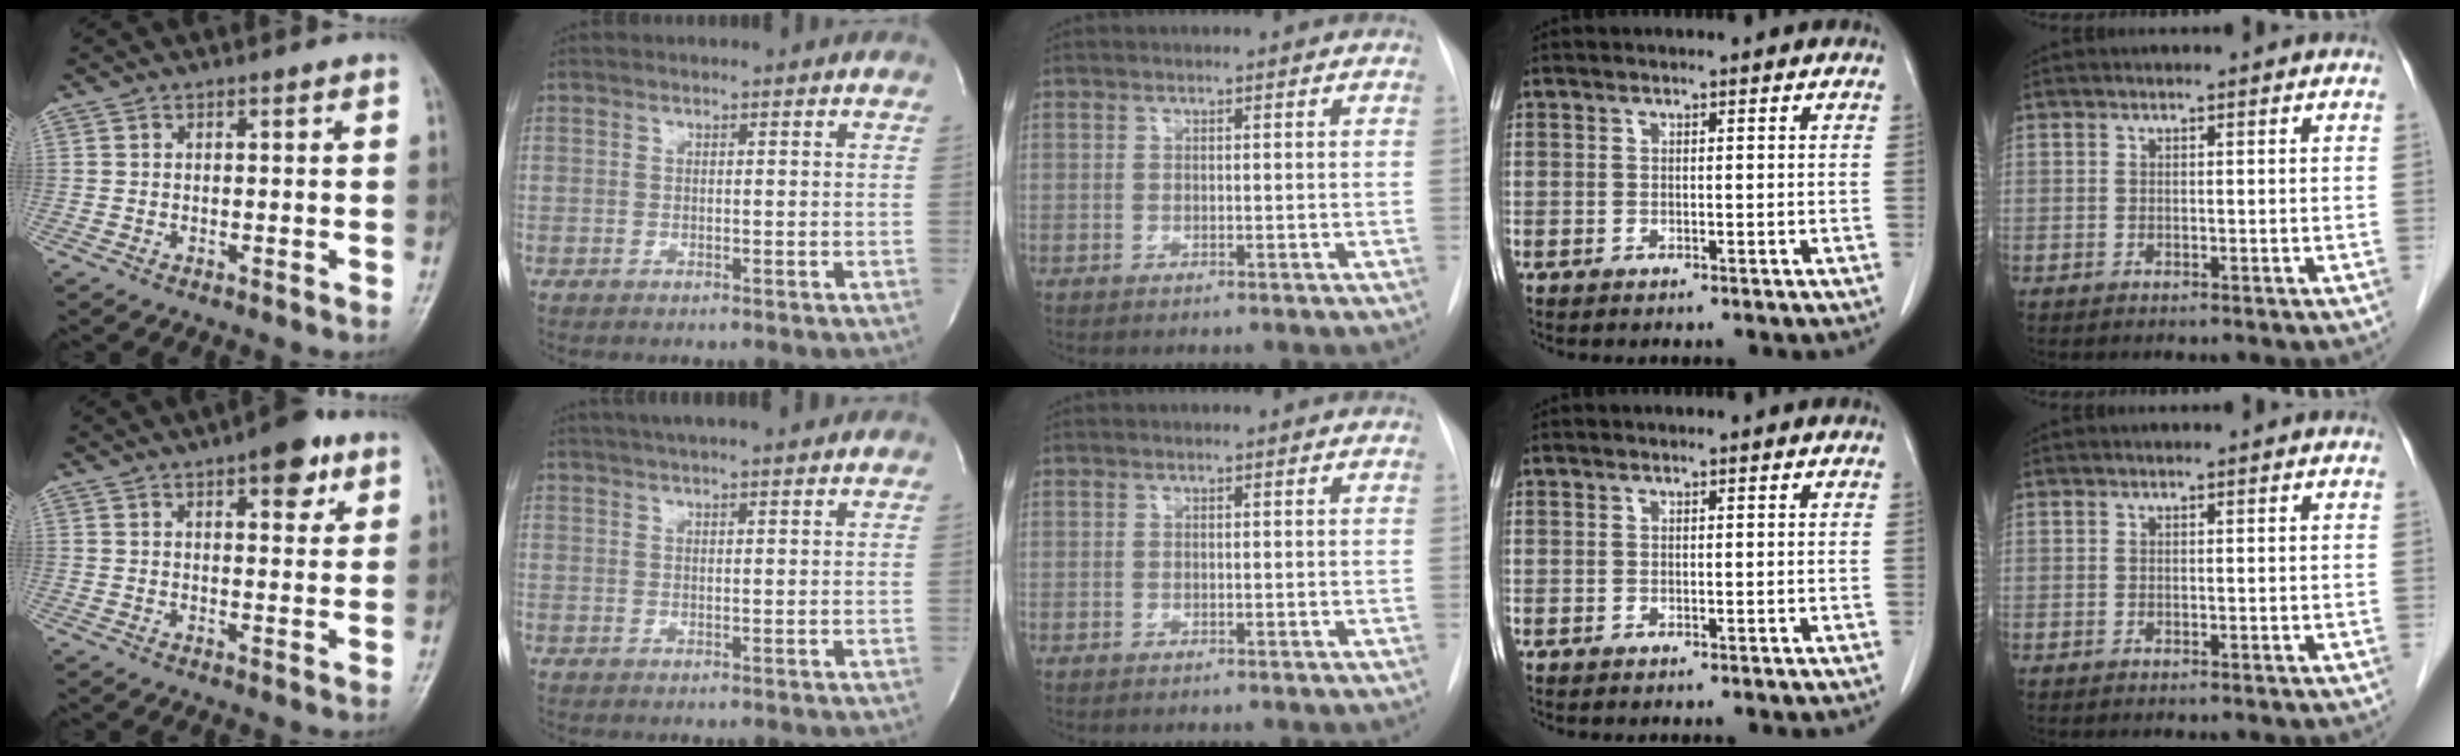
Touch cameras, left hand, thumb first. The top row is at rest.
{"thumb": {"total": 8.3, "force": [4.5, 3.3, 6.1], "torque": [-0.057, -0.016, 0.056]}, "index": {"total": 9.4, "force": [8.0, 0.9, 4.9], "torque": [-0.078, 0.029, 0.107]}}